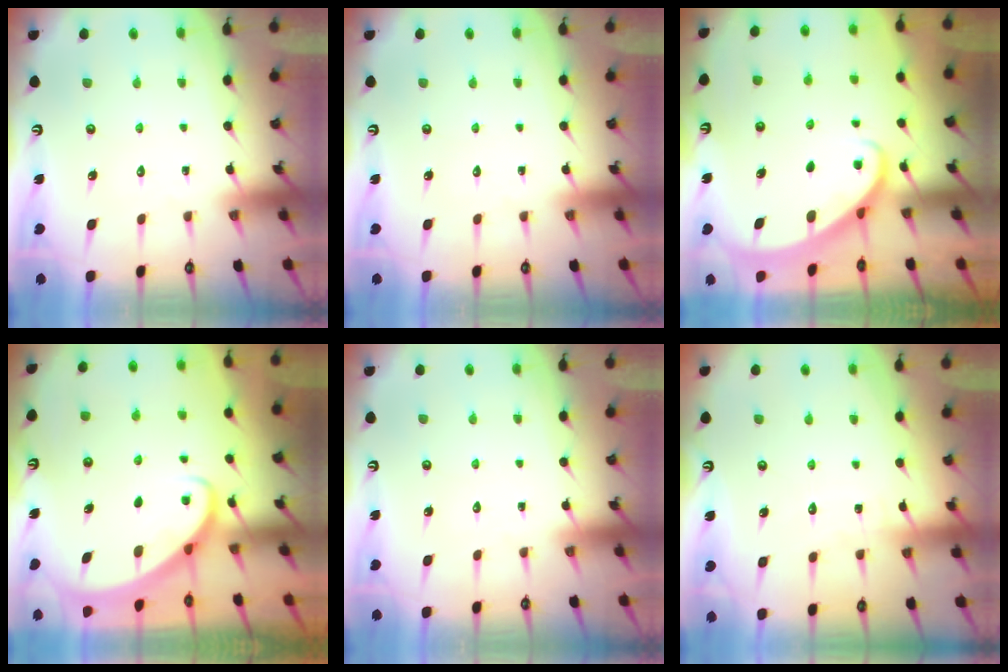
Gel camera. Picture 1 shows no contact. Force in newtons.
{"total": 0.0}
{"total": 3.9, "press": 3.9, "slide": 0.3}
{"total": 2.8, "press": 2.8, "slide": 0.2}
{"total": 0.0}
{"total": 3.2, "press": 3.2, "slide": 0.4}